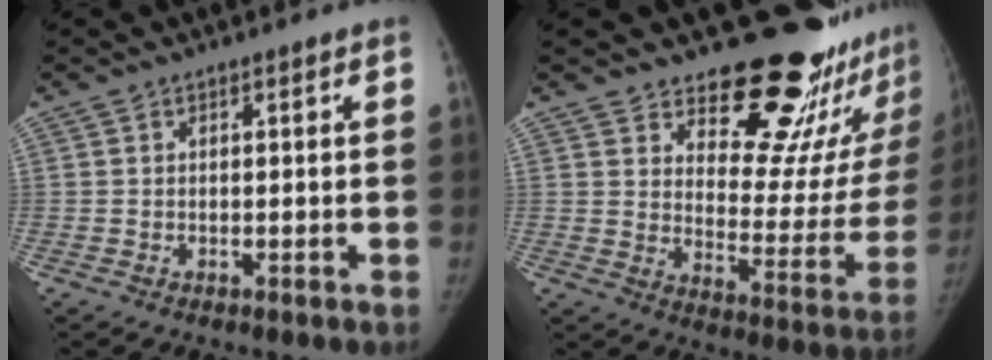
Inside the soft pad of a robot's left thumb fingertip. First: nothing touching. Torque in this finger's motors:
{"motor_torque": [2.01, 0.49, 1.14, -1.34, 0.20]}